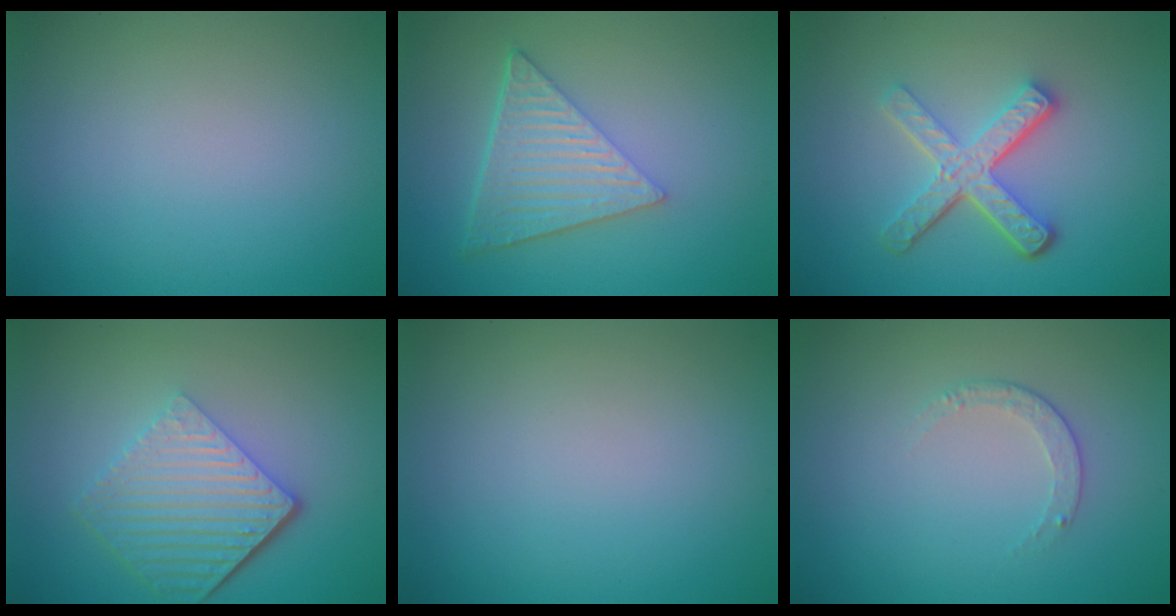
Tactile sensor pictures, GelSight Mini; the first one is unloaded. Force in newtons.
{"total": 6.4, "press": 4.4, "slide": 4.7}
{"total": 5.1, "press": 3.5, "slide": 3.7}
{"total": 6.2, "press": 4.2, "slide": 4.5}
{"total": 0.0}
{"total": 1.2, "press": 0.9, "slide": 0.9}